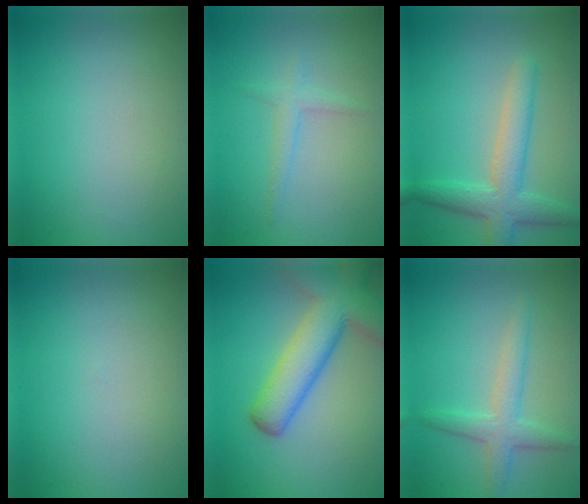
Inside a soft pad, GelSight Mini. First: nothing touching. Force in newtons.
{"total": 1.4, "press": 1.4, "slide": 0.1}
{"total": 4.7, "press": 4.7, "slide": 0.1}
{"total": 0.0}
{"total": 8.5, "press": 8.5, "slide": 0.5}
{"total": 3.1, "press": 3.1, "slide": 0.1}